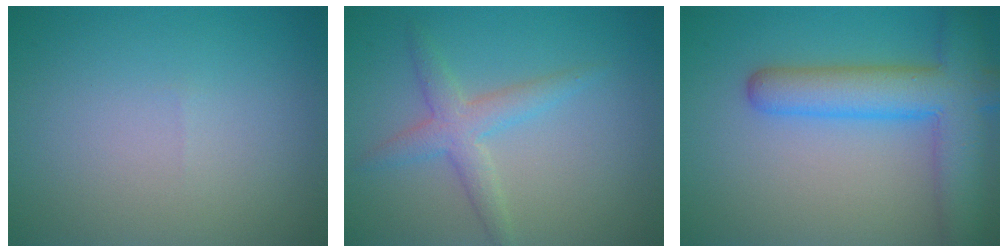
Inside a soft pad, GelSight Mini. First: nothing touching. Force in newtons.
{"total": 2.9, "press": 2.9, "slide": 0.3}
{"total": 6.5, "press": 6.5, "slide": 0.3}